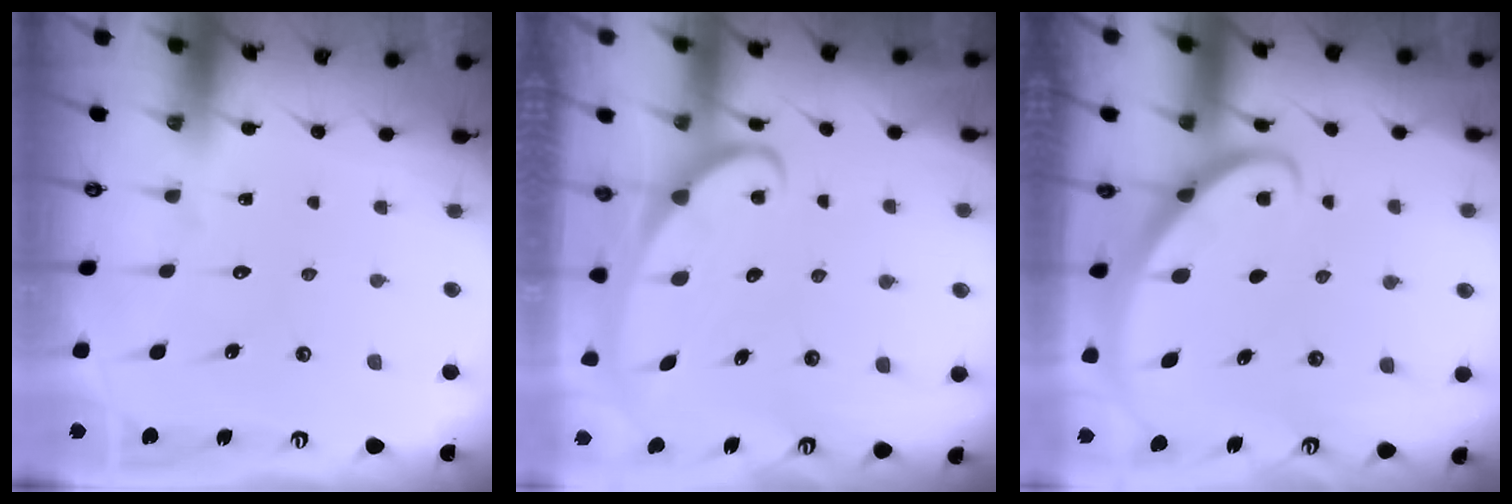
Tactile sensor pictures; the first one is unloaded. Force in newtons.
{"total": 2.2, "press": 2.1, "slide": 0.4}
{"total": 2.8, "press": 2.8, "slide": 0.2}